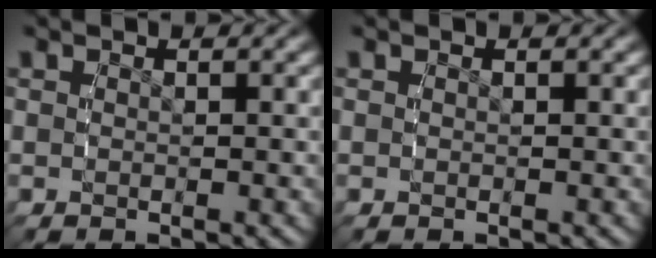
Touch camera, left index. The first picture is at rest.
{"total": 0.0}